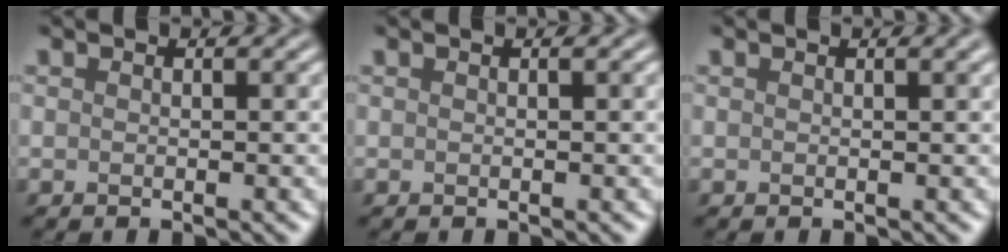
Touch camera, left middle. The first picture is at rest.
{"total": 0.0}
{"total": 0.9, "force": [0.5, 0.1, 0.7], "torque": [-0.010, 0.003, 0.009]}